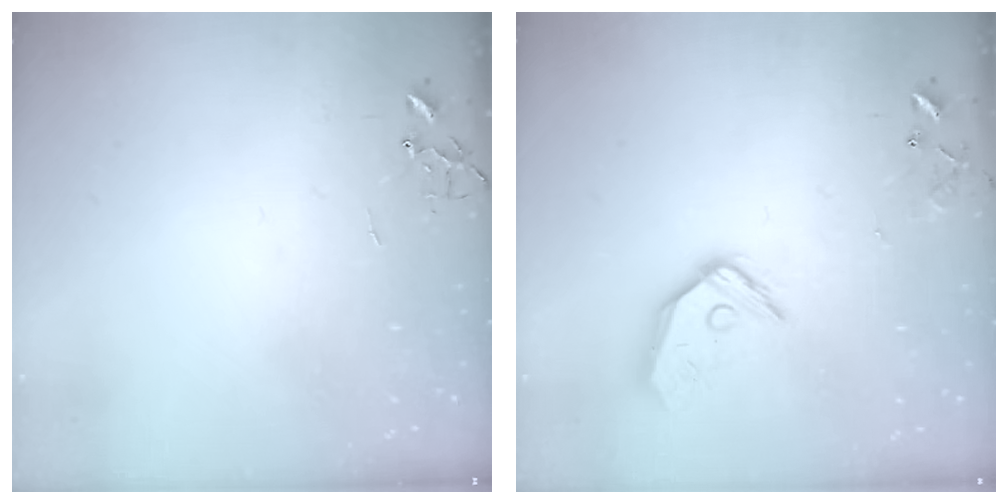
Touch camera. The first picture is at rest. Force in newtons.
{"total": 12.2, "press": 12.2, "slide": 1.1}